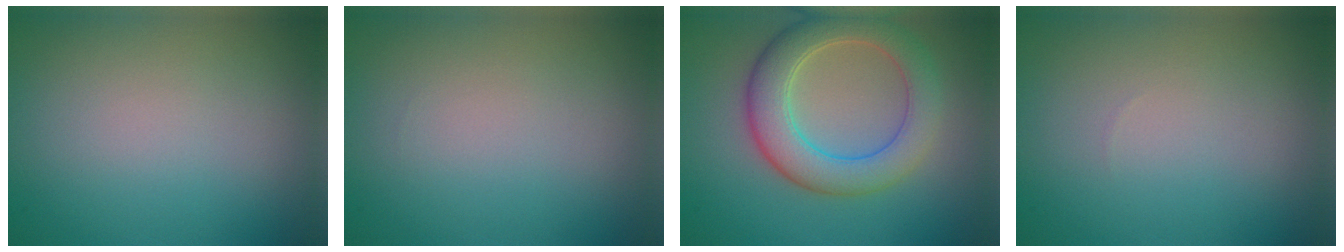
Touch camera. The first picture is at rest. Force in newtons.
{"total": 0.0}
{"total": 6.1, "press": 6.1, "slide": 0.2}
{"total": 0.0}